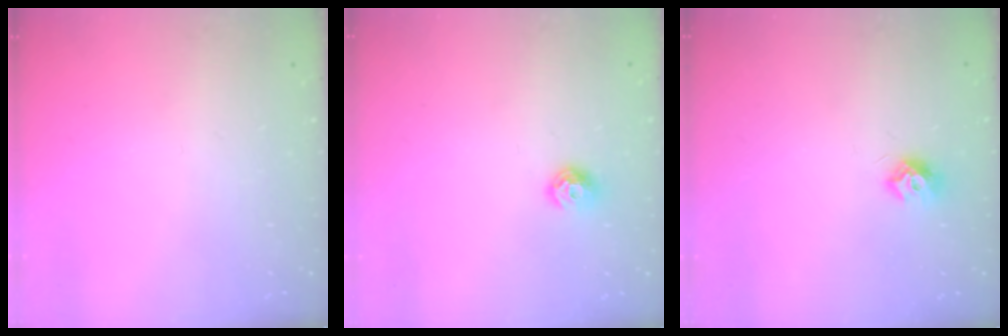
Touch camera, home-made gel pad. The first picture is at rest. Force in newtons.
{"total": 7.0, "press": 6.9, "slide": 0.9}
{"total": 7.3, "press": 7.3, "slide": 0.3}